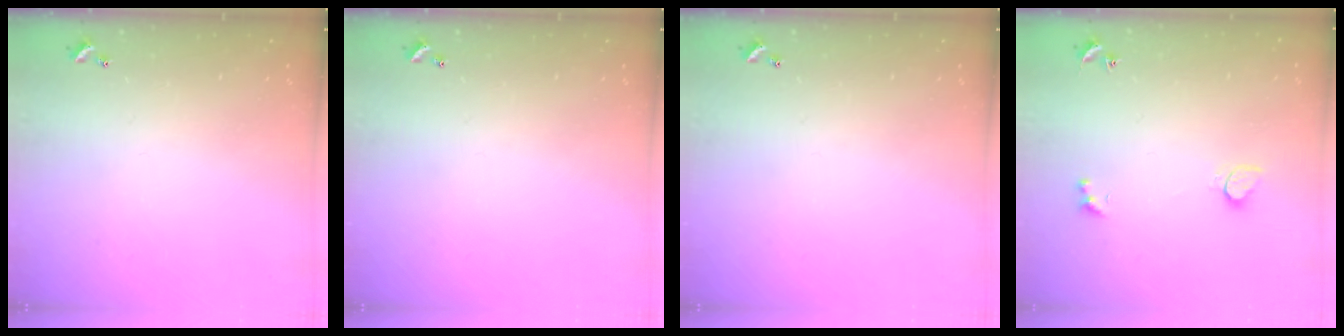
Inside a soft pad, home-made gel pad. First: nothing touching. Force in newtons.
{"total": 0.0}
{"total": 0.0}
{"total": 1.8, "press": 1.7, "slide": 0.5}